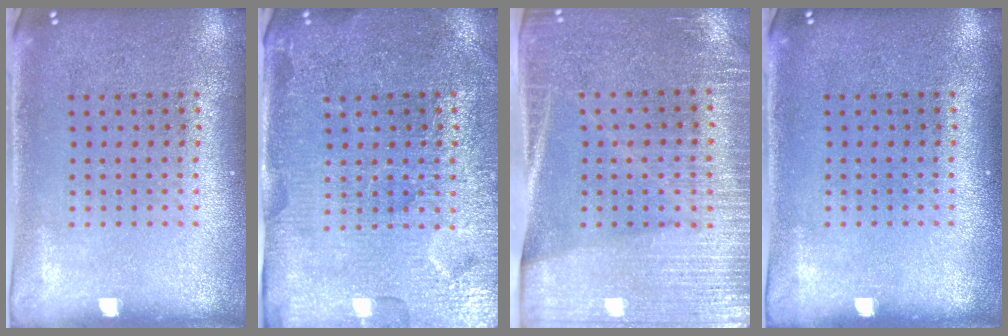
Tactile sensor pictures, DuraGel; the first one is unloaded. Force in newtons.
{"total": 4.1, "press": 4.0, "slide": 1.1}
{"total": 3.1, "press": 2.9, "slide": 1.2}
{"total": 0.0}